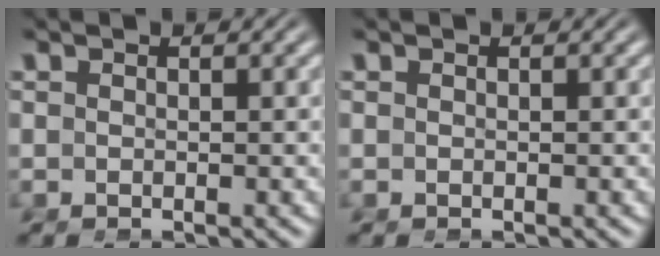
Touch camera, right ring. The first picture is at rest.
{"total": 0.0}